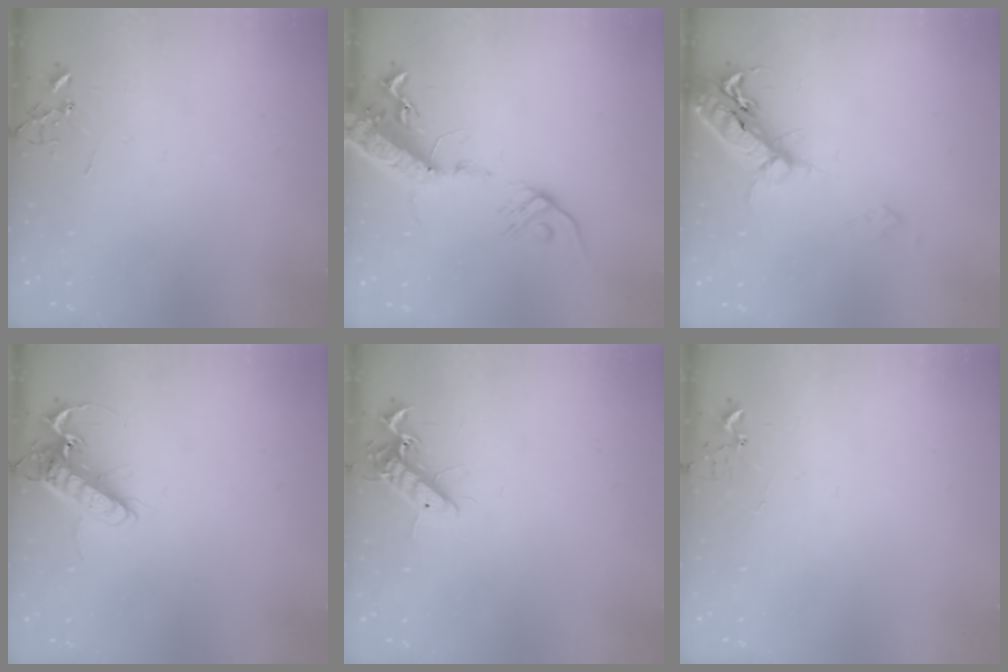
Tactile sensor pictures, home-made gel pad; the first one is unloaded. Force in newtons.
{"total": 16.2, "press": 15.8, "slide": 3.4}
{"total": 17.6, "press": 17.3, "slide": 3.5}
{"total": 13.7, "press": 13.5, "slide": 2.3}
{"total": 10.7, "press": 10.5, "slide": 1.7}
{"total": 2.9, "press": 2.9, "slide": 0.3}